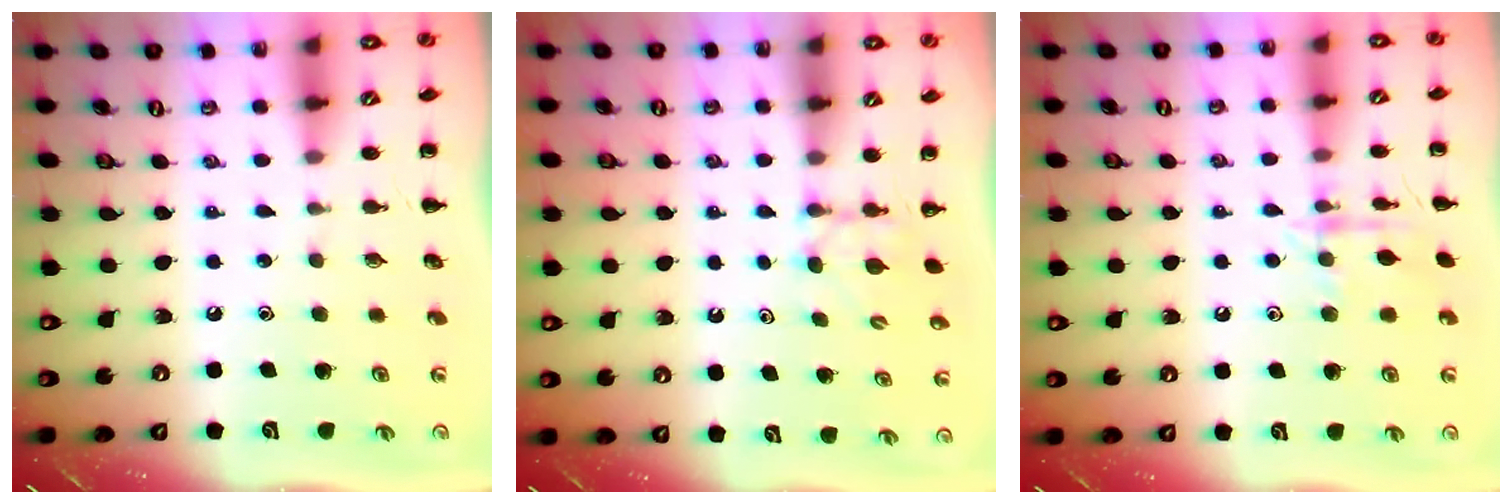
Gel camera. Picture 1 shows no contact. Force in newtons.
{"total": 3.5, "press": 3.2, "slide": 1.4}
{"total": 9.4, "press": 9.4, "slide": 0.9}